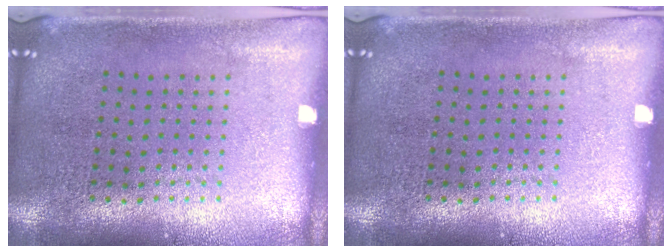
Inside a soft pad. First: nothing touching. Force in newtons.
{"total": 0.0}